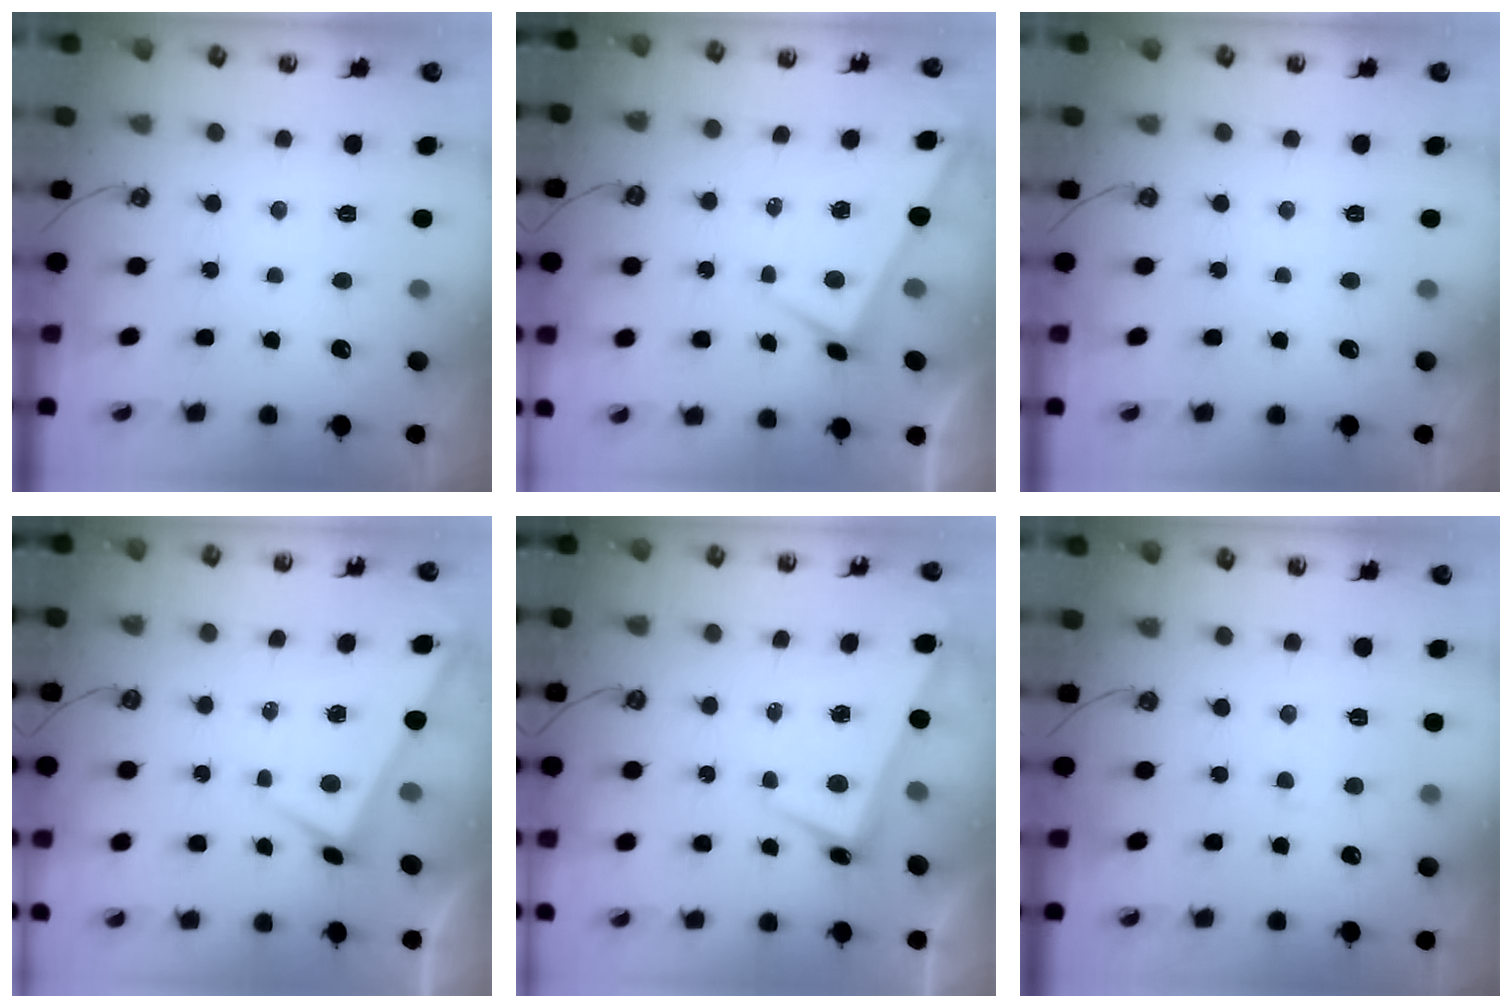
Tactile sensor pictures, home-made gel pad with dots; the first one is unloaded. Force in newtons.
{"total": 1.3, "press": 1.2, "slide": 0.3}
{"total": 0.0}
{"total": 1.3, "press": 1.2, "slide": 0.3}
{"total": 2.5, "press": 2.4, "slide": 0.7}
{"total": 3.0, "press": 2.9, "slide": 0.7}